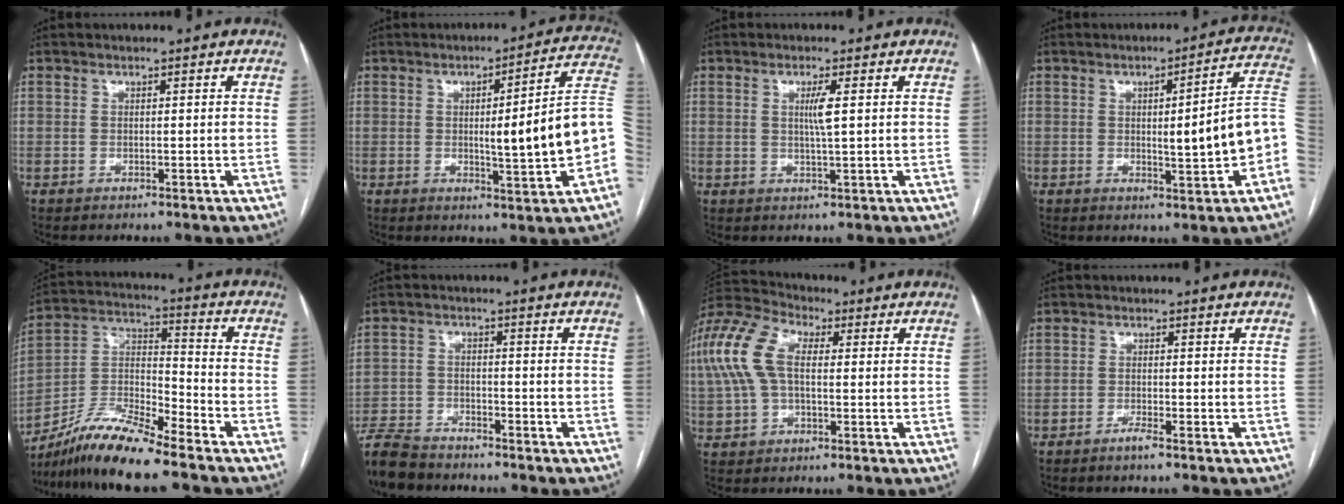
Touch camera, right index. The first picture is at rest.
{"total": 13.6, "force": [-1.8, 0.4, 13.4], "torque": [-0.165, 0.014, -0.024]}
{"total": 2.9, "force": [0.7, -0.2, 2.8], "torque": [-0.055, -0.004, 0.012]}
{"total": 10.6, "force": [-1.8, 0.7, 10.4], "torque": [-0.123, 0.016, -0.023]}
{"total": 11.9, "force": [-10.2, 0.6, 6.1], "torque": [-0.123, 0.007, -0.193]}
{"total": 7.7, "force": [-7.1, 2.3, 1.9], "torque": [-0.040, -0.014, -0.129]}
{"total": 10.9, "force": [1.4, 5.9, 9.1], "torque": [-0.225, 0.041, 0.023]}
{"total": 1.5, "force": [-1.2, -0.3, 0.8], "torque": [-0.022, -0.002, -0.024]}